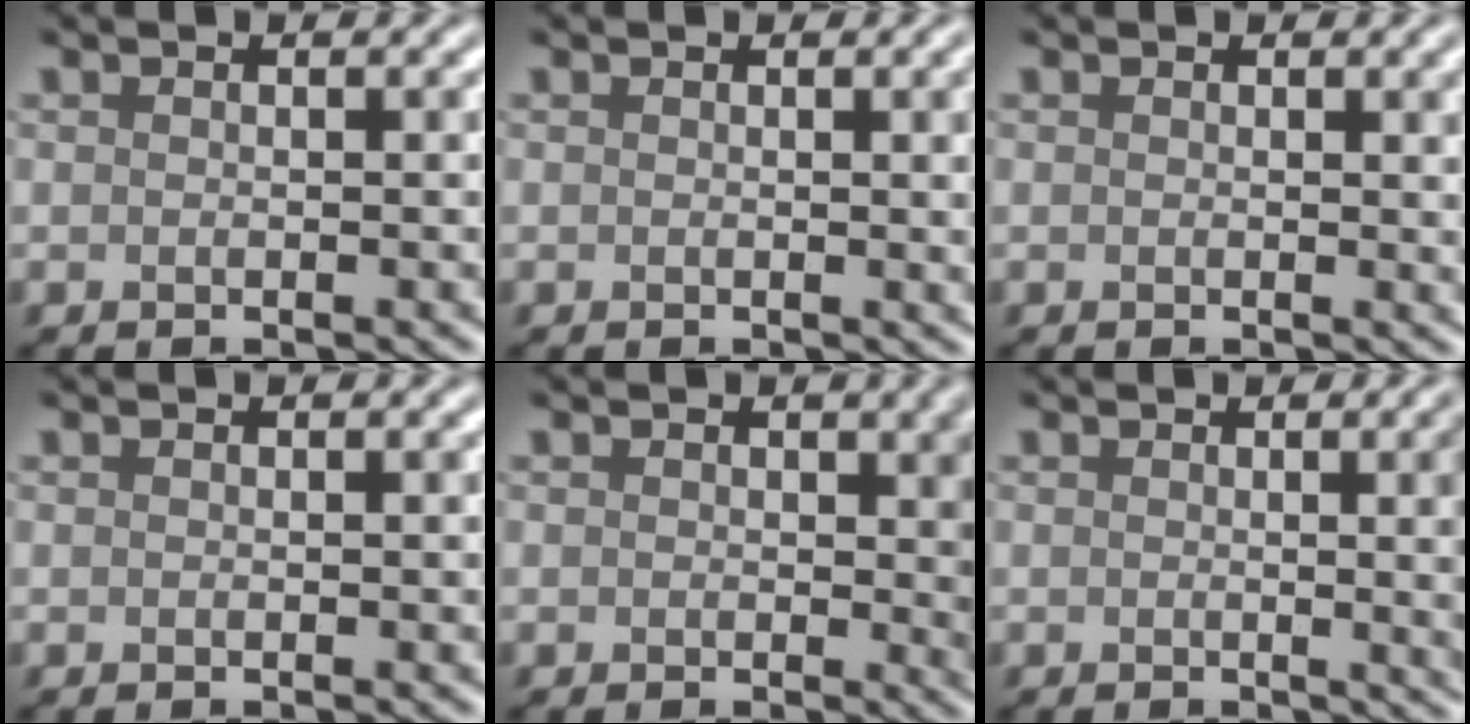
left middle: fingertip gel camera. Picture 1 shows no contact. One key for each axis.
{"total": 3.7, "fx": 0.6, "fy": 1.2, "fz": 3.4, "tx": -0.028, "ty": 0.007, "tz": 0.005}
{"total": 2.2, "fx": 0.8, "fy": 0.6, "fz": 2.0, "tx": -0.013, "ty": 0.002, "tz": 0.008}
{"total": 0.0}
{"total": 3.0, "fx": 0.5, "fy": 1.7, "fz": 2.4, "tx": -0.017, "ty": -0.006, "tz": 0.002}
{"total": 8.7, "fx": 0.6, "fy": 3.9, "fz": 7.8, "tx": -0.026, "ty": 0.008, "tz": 0.003}